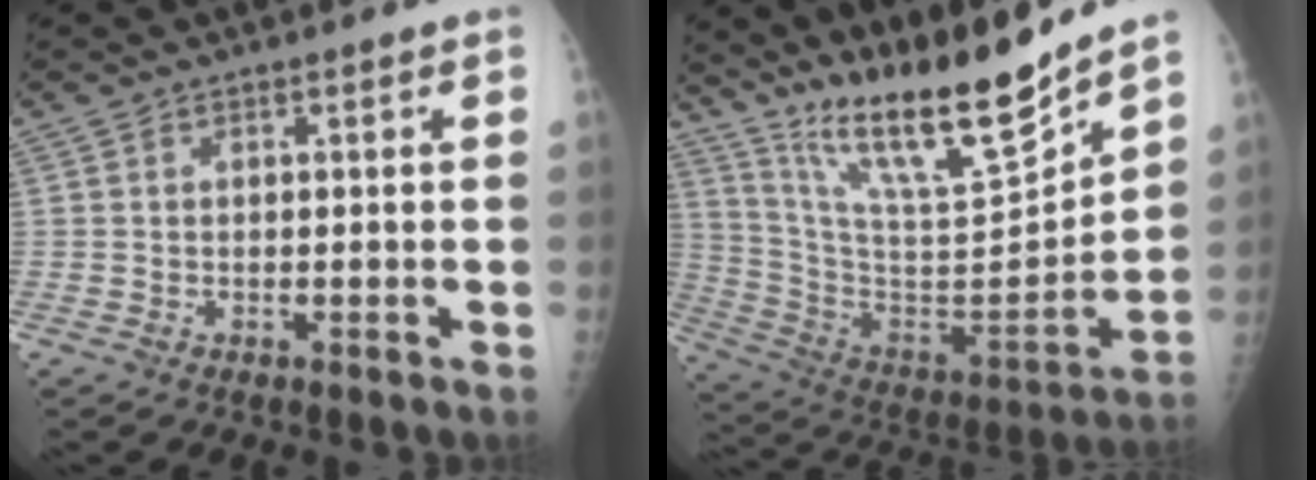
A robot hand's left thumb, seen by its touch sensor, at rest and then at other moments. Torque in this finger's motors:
{"motor_torque": [0.38, 0.12, 1.41, -1.36, 0.26]}